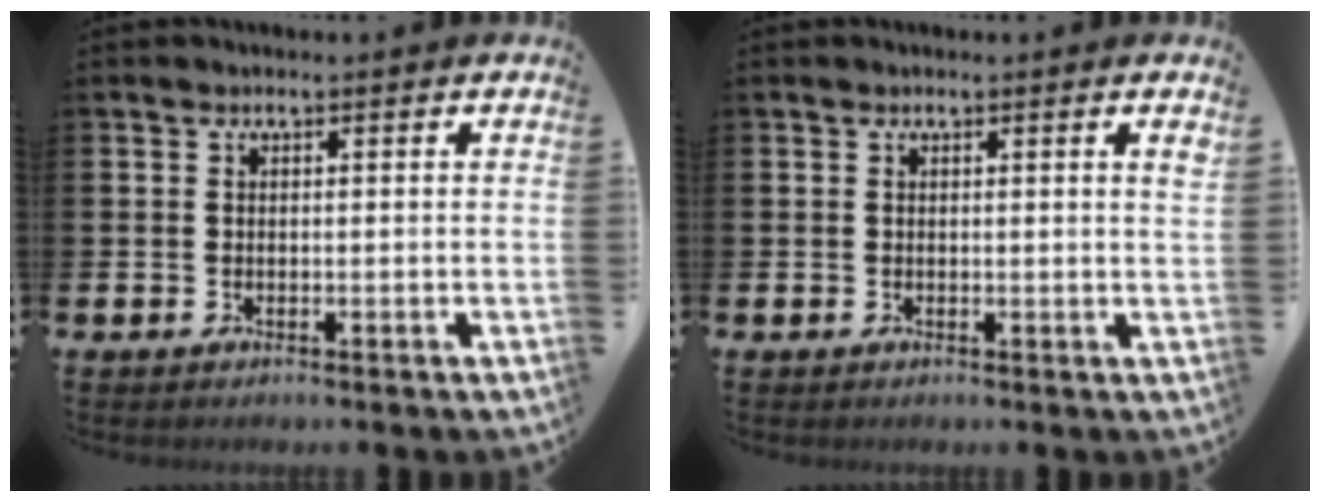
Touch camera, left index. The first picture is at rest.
{"total": 0.8, "force": [0.2, -0.2, 0.8], "torque": [-0.011, -0.002, 0.003]}